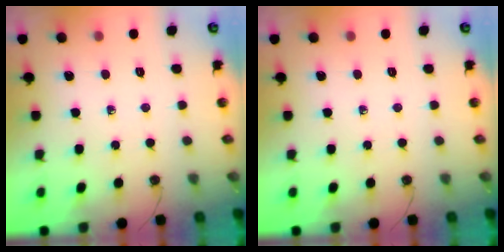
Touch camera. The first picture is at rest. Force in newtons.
{"total": 0.0}